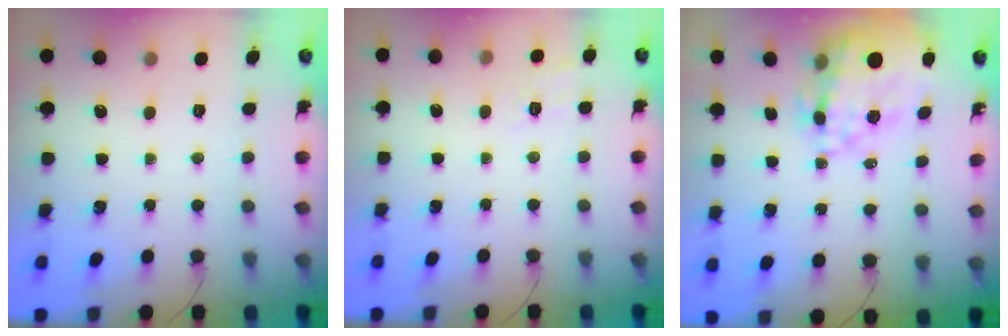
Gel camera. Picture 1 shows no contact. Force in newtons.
{"total": 7.0, "press": 6.7, "slide": 2.0}
{"total": 23.5, "press": 23.0, "slide": 4.9}